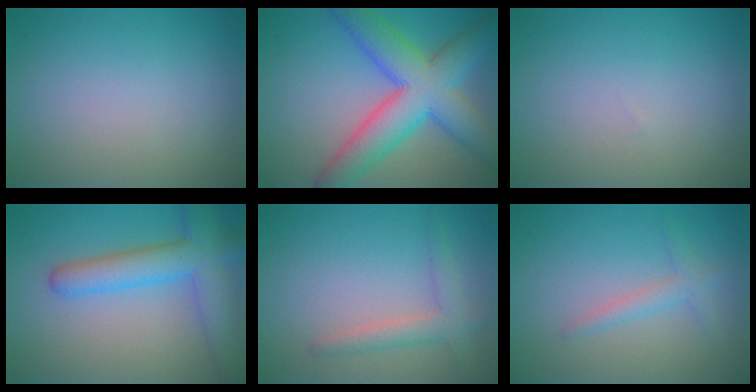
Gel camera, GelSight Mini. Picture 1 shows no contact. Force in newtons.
{"total": 9.5, "press": 9.5, "slide": 0.4}
{"total": 0.0}
{"total": 6.0, "press": 6.0, "slide": 0.2}
{"total": 2.5, "press": 2.5, "slide": 0.1}
{"total": 1.7, "press": 1.7, "slide": 0.1}